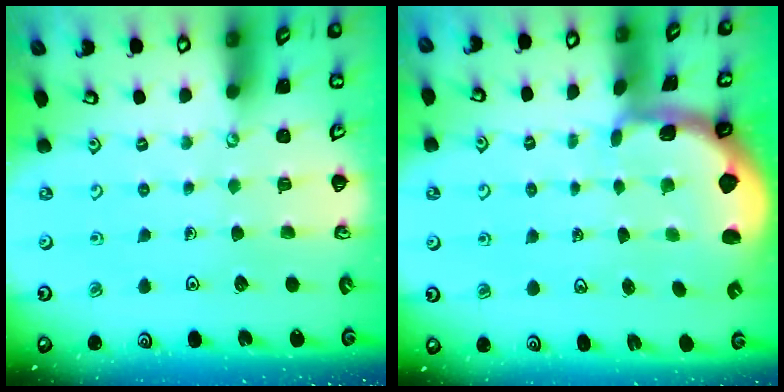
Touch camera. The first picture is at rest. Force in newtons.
{"total": 1.1, "press": 1.0, "slide": 0.4}